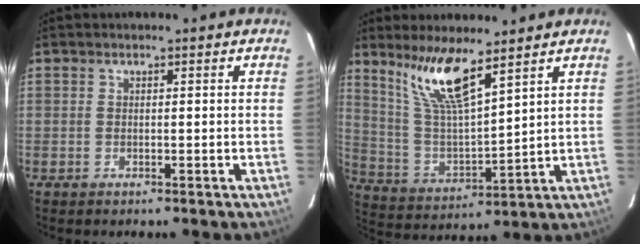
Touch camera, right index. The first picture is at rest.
{"total": 12.1, "force": [8.5, 1.6, 8.4], "torque": [-0.157, -0.001, 0.181]}